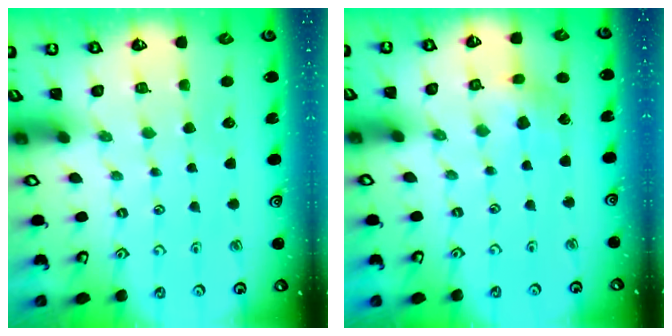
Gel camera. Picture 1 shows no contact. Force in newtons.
{"total": 3.9, "press": 3.8, "slide": 0.4}